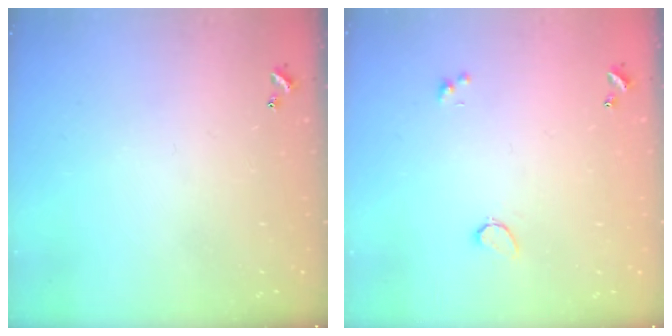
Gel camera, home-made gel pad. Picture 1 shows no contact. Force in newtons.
{"total": 0.6, "press": 0.4, "slide": 0.5}